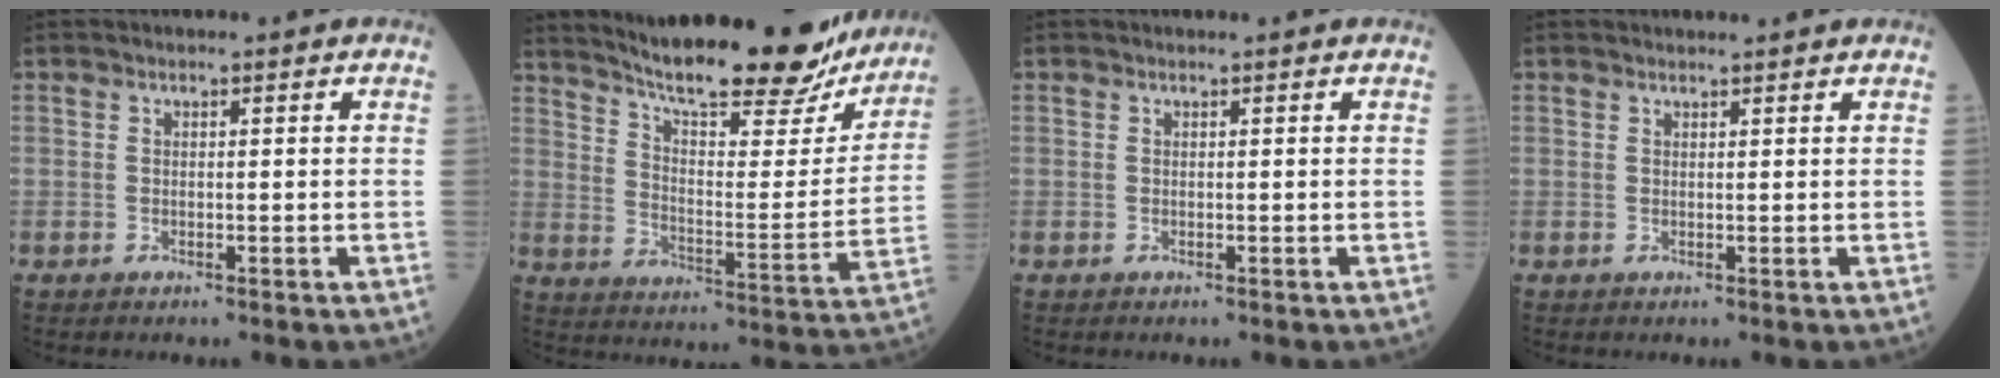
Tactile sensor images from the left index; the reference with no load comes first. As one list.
[{"total": 24.9, "force": [21.3, 4.5, 12.0], "torque": [-0.184, -0.030, 0.288]}, {"total": 0.7, "force": [0.6, 0.0, 0.1], "torque": [-0.006, 0.004, 0.007]}, {"total": 2.9, "force": [2.8, 0.2, 0.6], "torque": [-0.010, 0.013, 0.032]}]